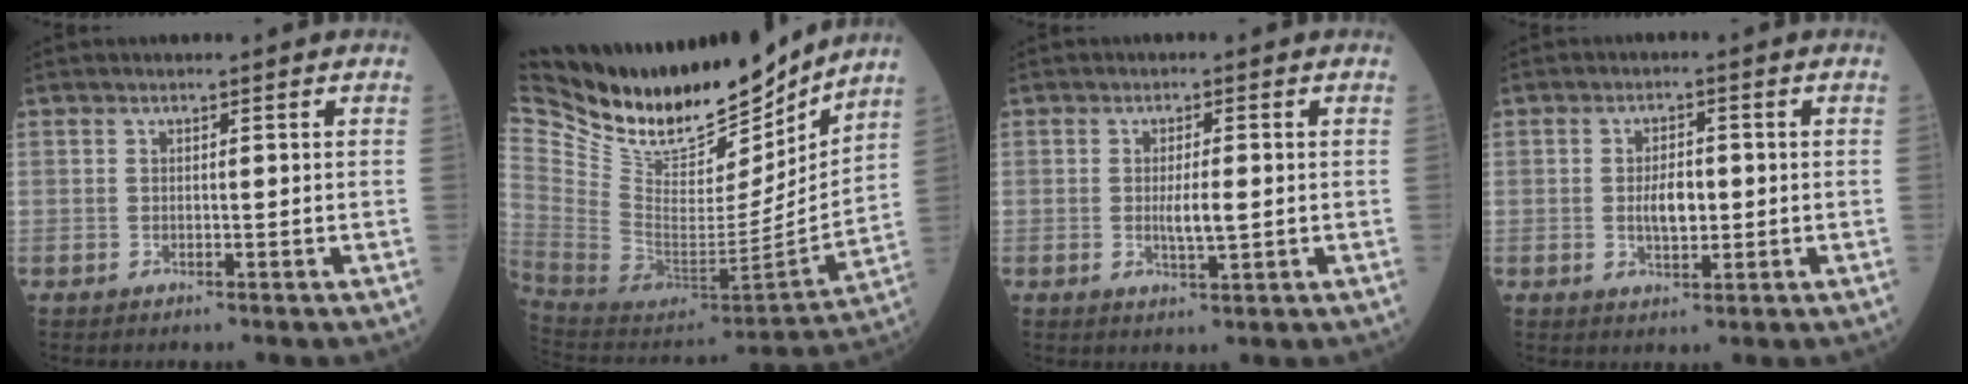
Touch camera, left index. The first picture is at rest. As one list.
[{"total": 28.2, "force": [23.2, 9.2, 13.0], "torque": [-0.268, -0.031, 0.384]}, {"total": 3.2, "force": [-0.4, 0.6, 3.2], "torque": [-0.058, -0.007, -0.006]}, {"total": 3.9, "force": [-0.4, 1.8, 3.4], "torque": [-0.061, -0.002, -0.006]}]